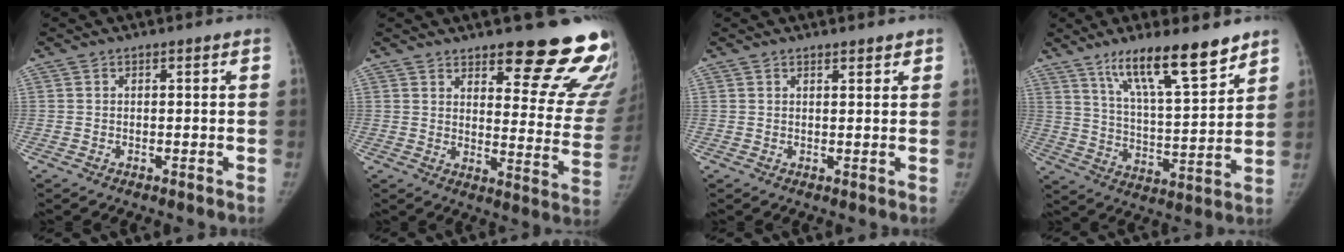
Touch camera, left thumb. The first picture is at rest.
{"total": 19.6, "force": [15.3, 5.3, 11.1], "torque": [-0.094, -0.116, 0.182]}
{"total": 1.6, "force": [1.3, 0.6, 0.7], "torque": [-0.004, -0.008, 0.017]}
{"total": 16.1, "force": [11.2, 3.6, 11.0], "torque": [-0.161, -0.064, 0.196]}